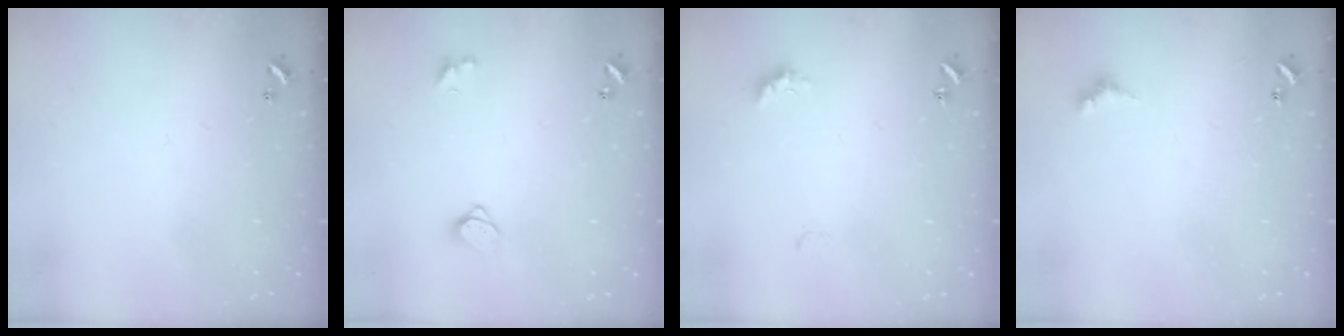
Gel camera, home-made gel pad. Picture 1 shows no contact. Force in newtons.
{"total": 1.6, "press": 1.5, "slide": 0.3}
{"total": 2.8, "press": 2.7, "slide": 0.6}
{"total": 4.6, "press": 4.5, "slide": 0.7}